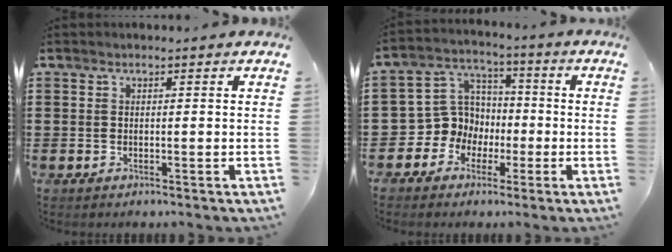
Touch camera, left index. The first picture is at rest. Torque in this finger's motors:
{"motor_torque": [0.17, 0.36, 0.12, 0.00]}